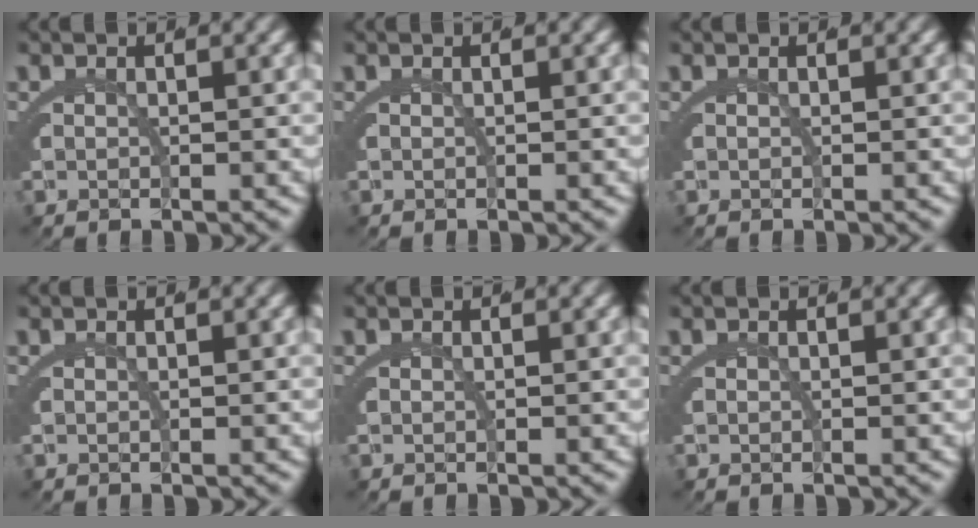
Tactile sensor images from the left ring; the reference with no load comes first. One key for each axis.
{"total": 0.0}
{"total": 0.0}
{"total": 0.0}
{"total": 0.0}
{"total": 0.0}